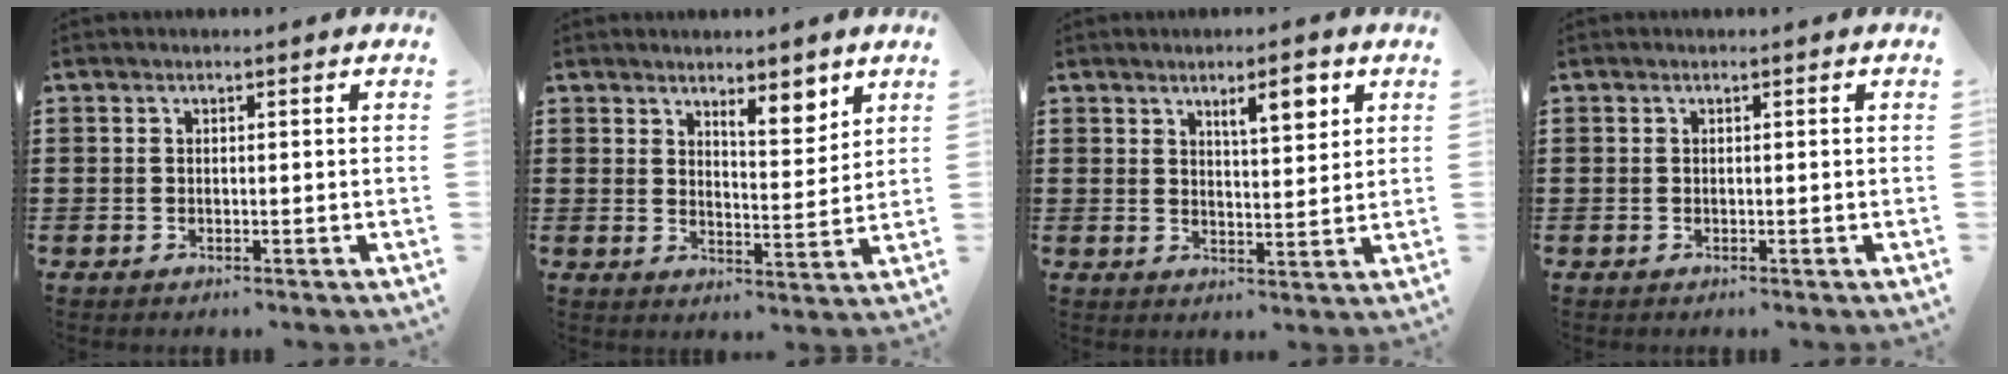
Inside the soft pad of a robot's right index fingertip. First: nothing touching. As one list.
[{"total": 5.1, "force": [4.0, 1.6, 2.7], "torque": [-0.038, -0.014, 0.065]}, {"total": 5.1, "force": [2.8, 1.4, 4.0], "torque": [-0.053, -0.005, 0.039]}, {"total": 0.0}]